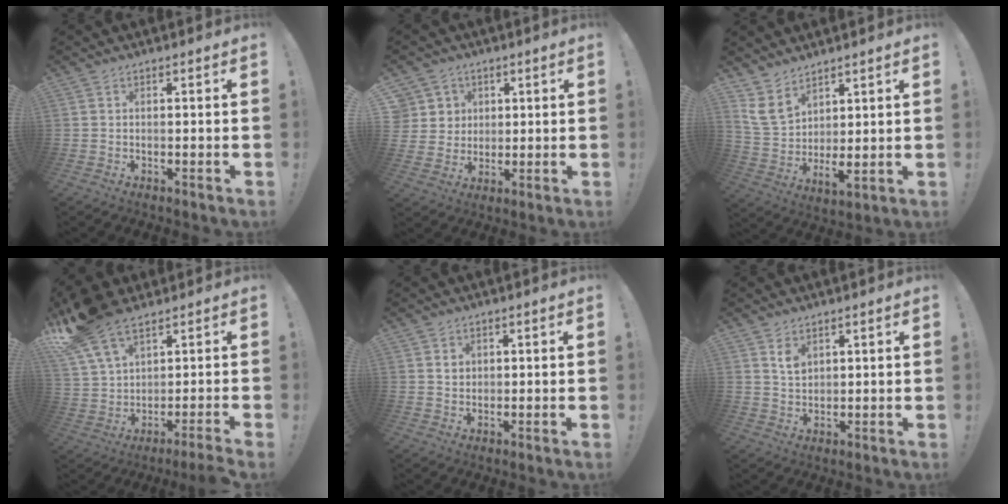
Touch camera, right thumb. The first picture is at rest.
{"total": 7.2, "force": [2.7, 6.5, 1.2], "torque": [-0.020, -0.019, 0.058]}
{"total": 8.2, "force": [5.6, 4.4, 4.1], "torque": [-0.088, -0.044, 0.115]}
{"total": 11.1, "force": [5.9, 4.1, 8.5], "torque": [-0.168, -0.024, 0.117]}
{"total": 2.5, "force": [1.0, 2.1, 1.0], "torque": [-0.001, -0.004, 0.015]}
{"total": 5.1, "force": [3.0, 3.6, 2.0], "torque": [-0.020, -0.020, 0.053]}